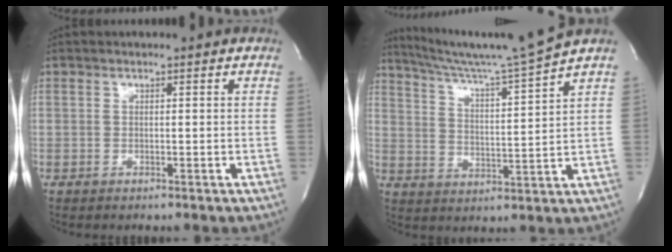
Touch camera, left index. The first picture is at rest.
{"total": 11.6, "force": [10.4, -3.3, 3.9], "torque": [-0.078, -0.046, 0.177]}